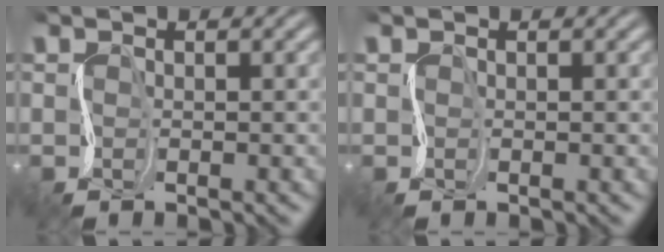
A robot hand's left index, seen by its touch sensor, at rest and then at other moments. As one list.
[{"total": 0.0}]